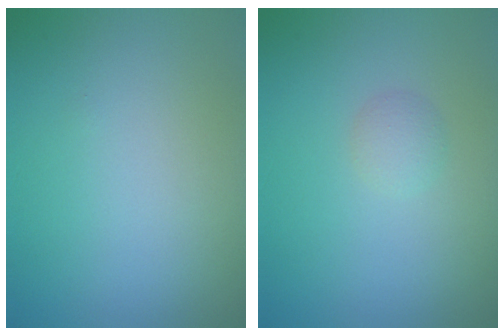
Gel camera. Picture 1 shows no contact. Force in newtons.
{"total": 1.2, "press": 1.2, "slide": 0.1}